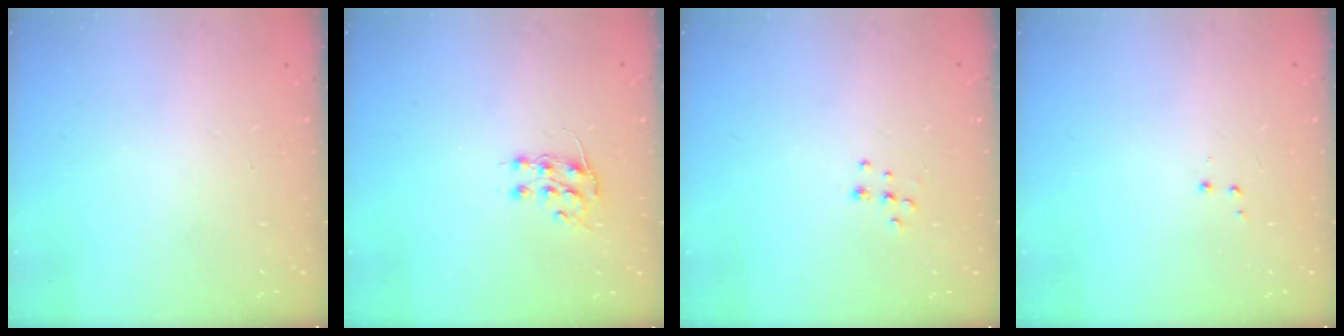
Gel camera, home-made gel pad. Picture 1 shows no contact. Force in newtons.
{"total": 6.4, "press": 6.4, "slide": 0.5}
{"total": 7.0, "press": 6.9, "slide": 0.6}
{"total": 2.9, "press": 2.8, "slide": 0.7}